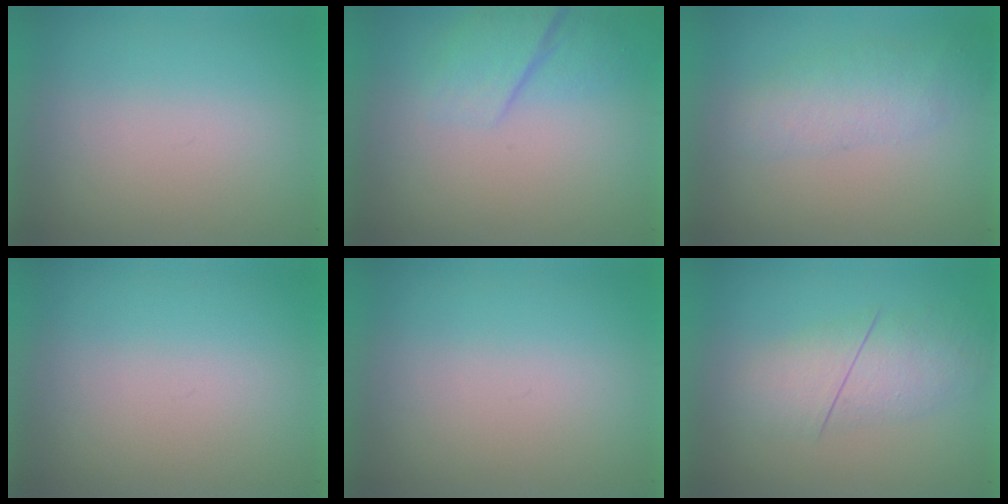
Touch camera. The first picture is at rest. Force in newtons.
{"total": 2.5}
{"total": 2.3}
{"total": 0.0}
{"total": 0.0}
{"total": 2.8}